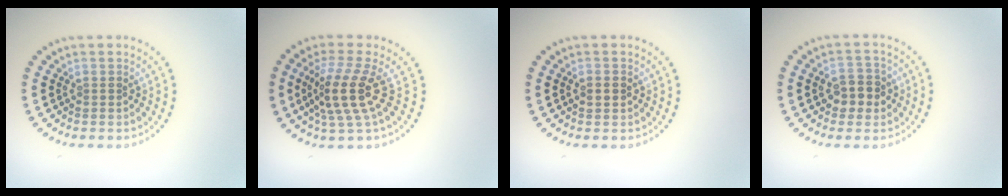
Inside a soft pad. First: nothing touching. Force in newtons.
{"total": 4.2, "press": 3.4, "slide": 2.4}
{"total": 1.8, "press": 1.8, "slide": 0.1}
{"total": 2.8, "press": 2.8, "slide": 0.4}